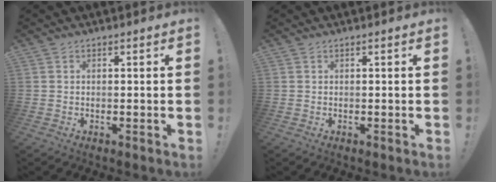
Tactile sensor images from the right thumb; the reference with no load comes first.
{"total": 0.0}